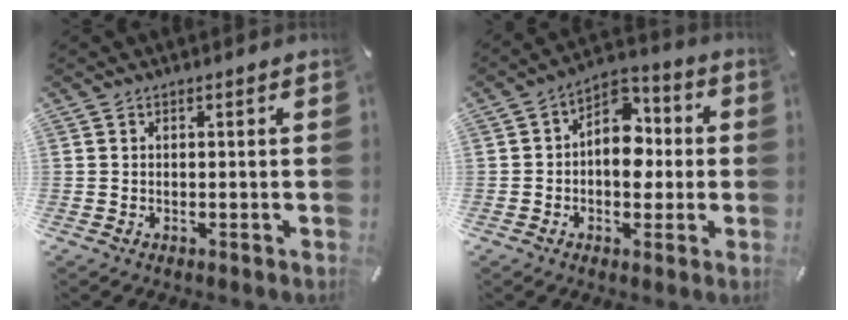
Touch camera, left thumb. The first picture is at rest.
{"total": 9.9, "force": [-0.5, 7.4, 6.6], "torque": [-0.090, -0.001, -0.013]}